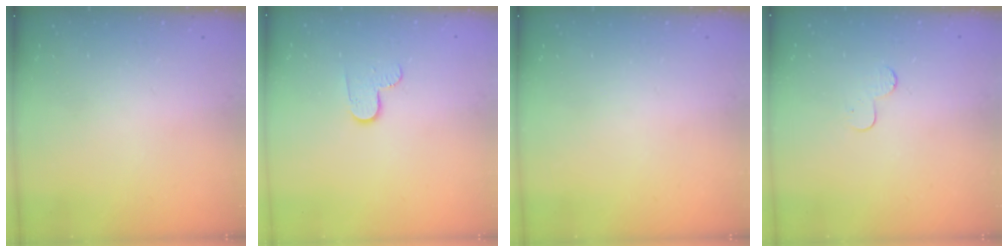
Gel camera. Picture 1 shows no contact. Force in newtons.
{"total": 6.0, "press": 6.0, "slide": 0.6}
{"total": 0.0}
{"total": 4.4, "press": 4.4, "slide": 0.4}